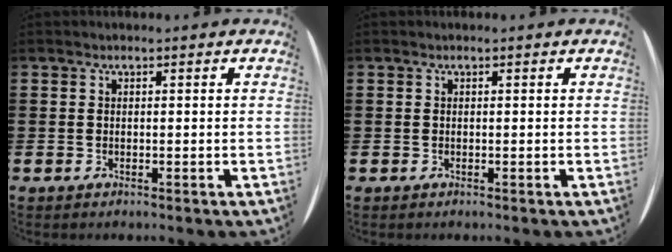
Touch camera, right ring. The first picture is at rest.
{"total": 0.0}